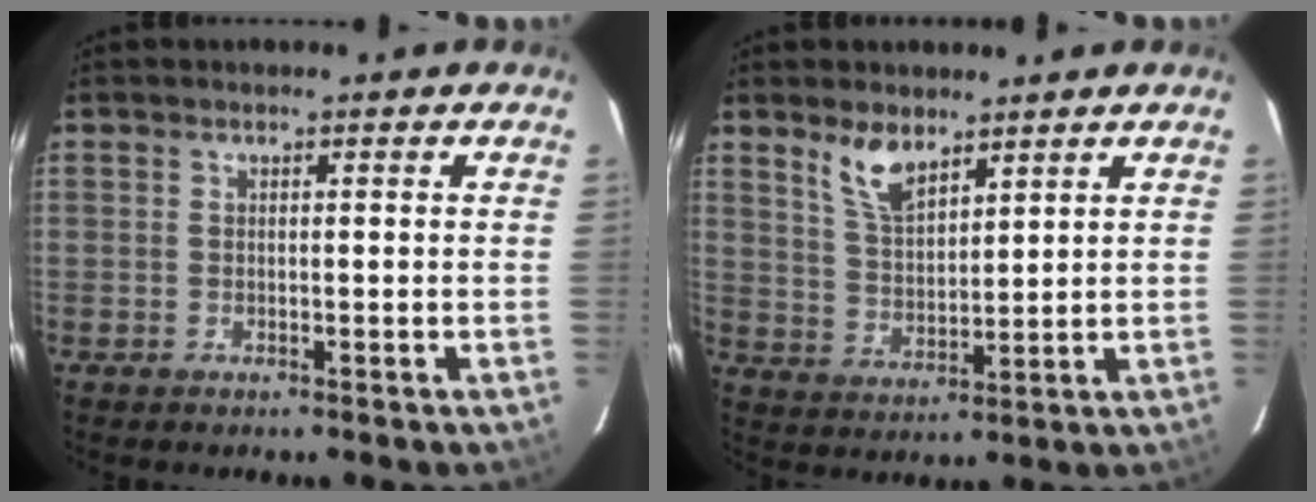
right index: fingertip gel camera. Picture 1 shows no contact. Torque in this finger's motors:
{"motor_torque": [0.17, 0.14, 0.11, 0.07]}